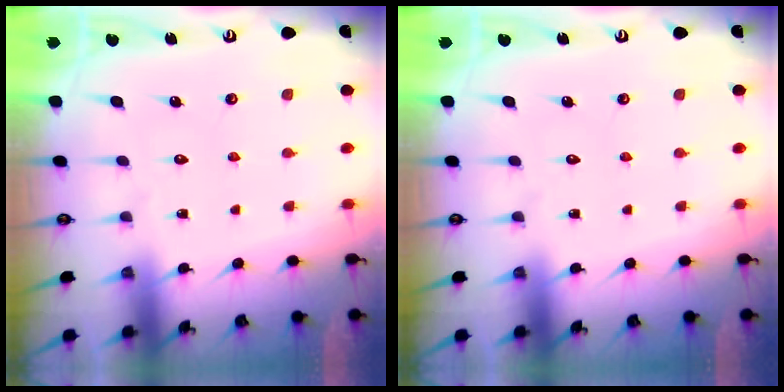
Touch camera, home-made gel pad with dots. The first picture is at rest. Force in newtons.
{"total": 0.0}